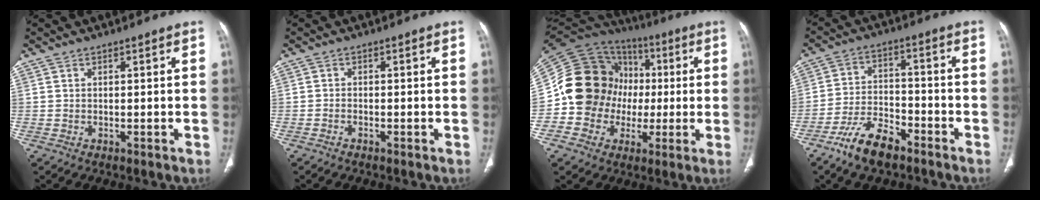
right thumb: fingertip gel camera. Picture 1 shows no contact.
{"total": 0.7, "force": [-0.6, 0.3, 0.3], "torque": [-0.006, 0.005, -0.014]}
{"total": 20.8, "force": [-0.8, 18.4, 9.7], "torque": [-0.140, 0.056, -0.009]}
{"total": 9.7, "force": [-6.9, 4.1, 5.5], "torque": [-0.104, 0.037, -0.133]}